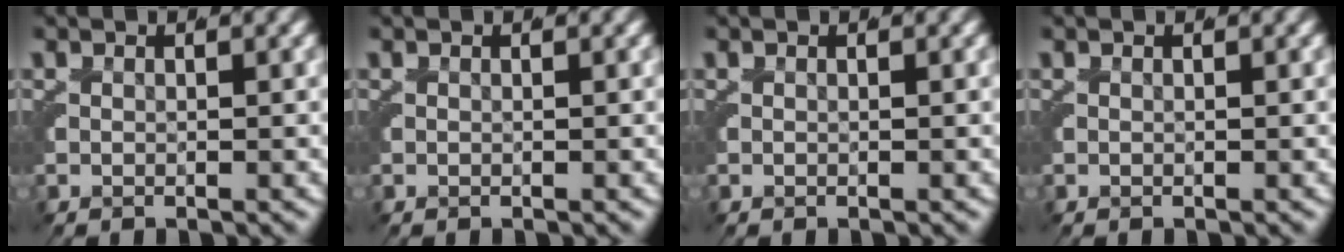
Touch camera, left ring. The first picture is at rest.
{"total": 0.0}
{"total": 0.0}
{"total": 0.0}